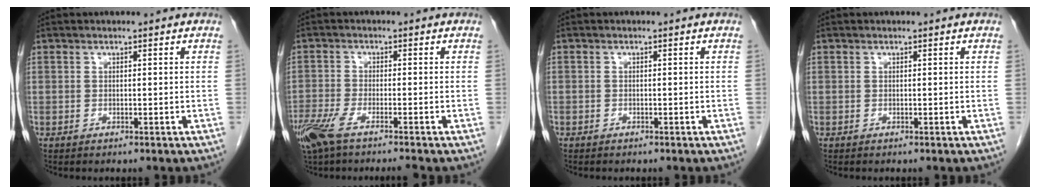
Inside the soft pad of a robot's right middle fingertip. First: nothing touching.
{"total": 7.8, "force": [-5.9, 0.9, 5.1], "torque": [-0.097, -0.014, -0.107]}
{"total": 0.5, "force": [-0.4, 0.4, 0.0], "torque": [-0.005, 0.003, -0.008]}
{"total": 0.0}